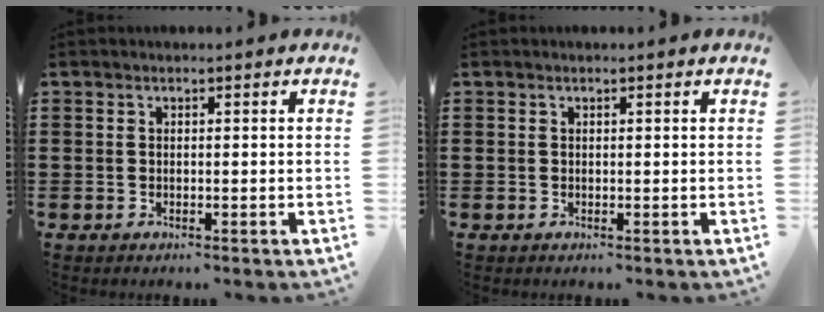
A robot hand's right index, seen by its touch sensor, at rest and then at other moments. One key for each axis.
{"total": 0.0}